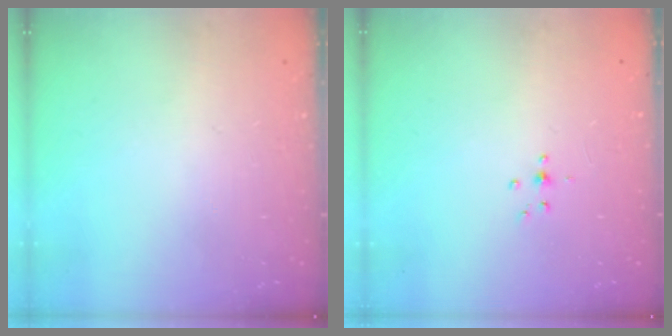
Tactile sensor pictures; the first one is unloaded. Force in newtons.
{"total": 3.0, "press": 2.8, "slide": 1.0}